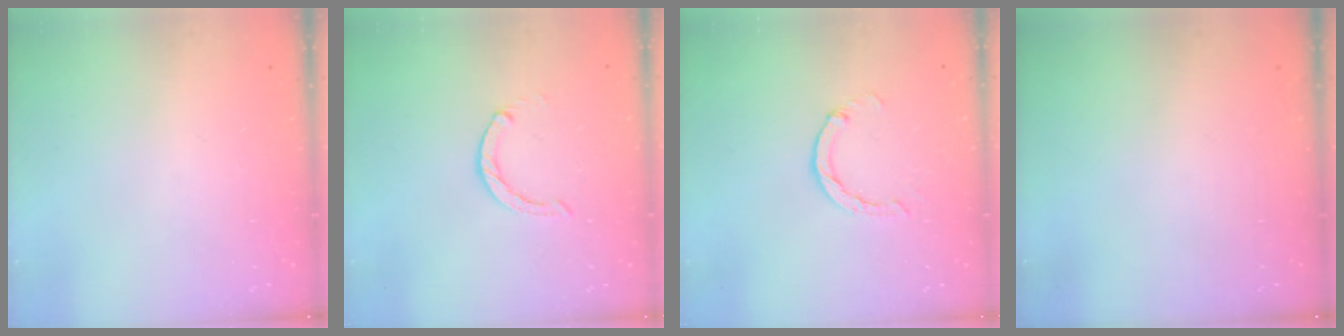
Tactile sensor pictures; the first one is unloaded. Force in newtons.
{"total": 0.0}
{"total": 2.9, "press": 2.9, "slide": 0.4}
{"total": 0.0}